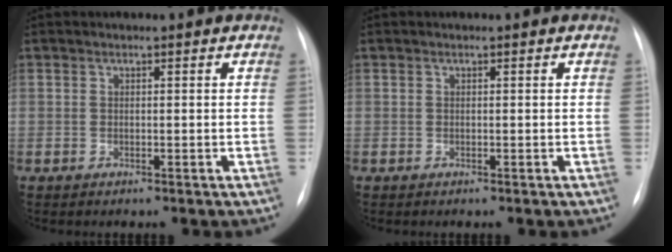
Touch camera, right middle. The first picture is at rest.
{"total": 0.0}